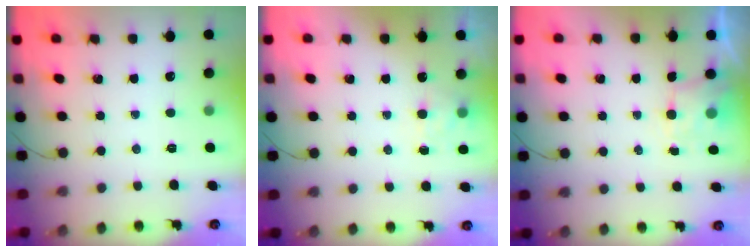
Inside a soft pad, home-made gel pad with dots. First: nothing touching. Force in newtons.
{"total": 5.7, "press": 5.5, "slide": 1.5}
{"total": 2.0, "press": 1.8, "slide": 1.0}